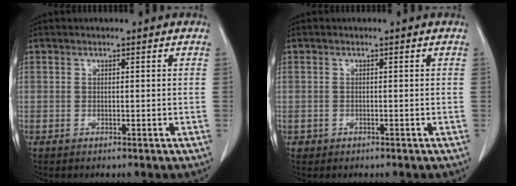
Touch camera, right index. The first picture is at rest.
{"total": 0.8, "force": [-0.4, 0.7, 0.0], "torque": [-0.006, 0.004, -0.005]}